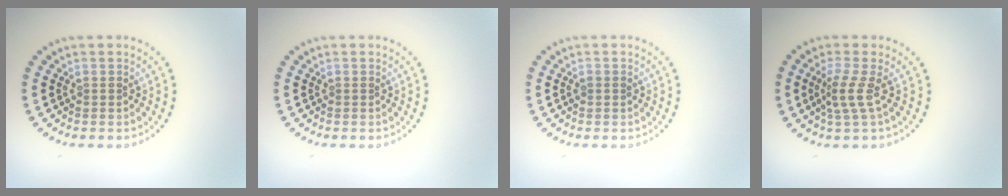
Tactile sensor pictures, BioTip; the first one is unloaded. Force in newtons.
{"total": 0.0}
{"total": 0.8, "press": 0.8, "slide": 0.1}
{"total": 2.4, "press": 1.5, "slide": 1.8}